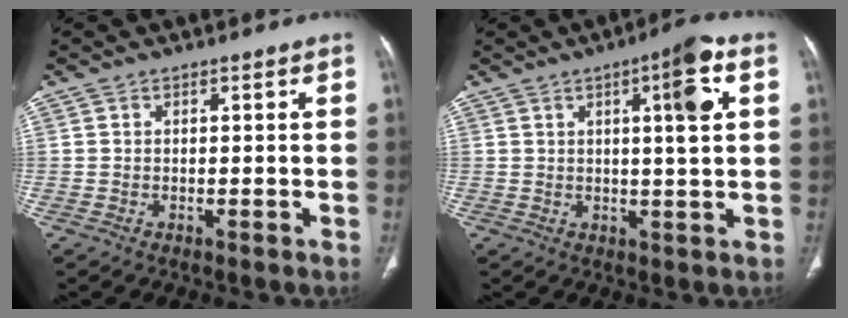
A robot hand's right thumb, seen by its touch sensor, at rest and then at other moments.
{"total": 8.6, "force": [2.4, 1.5, 8.1], "torque": [-0.119, 0.003, 0.033]}